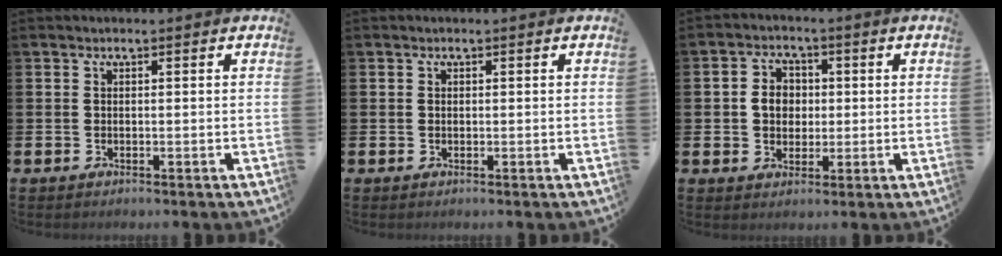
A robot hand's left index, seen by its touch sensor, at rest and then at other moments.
{"total": 0.5, "force": [0.1, 0.5, 0.2], "torque": [0.000, 0.003, 0.000]}
{"total": 4.1, "force": [0.5, 3.6, 2.0], "torque": [-0.030, 0.006, 0.001]}